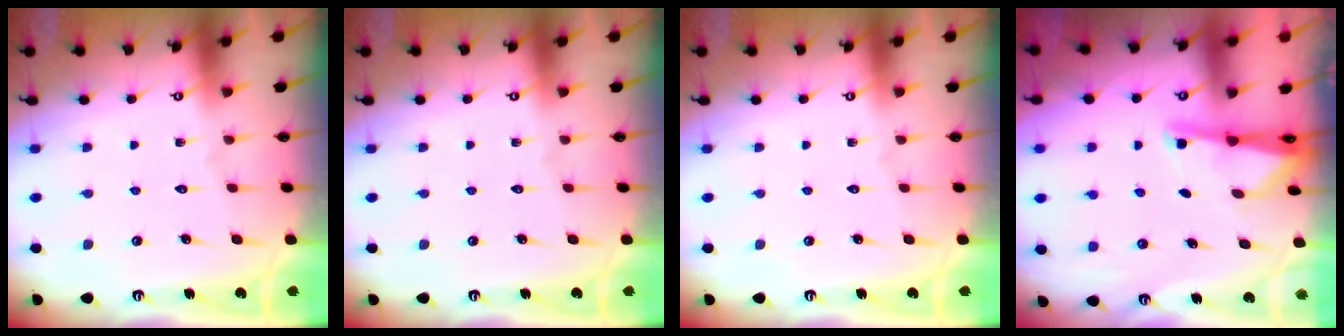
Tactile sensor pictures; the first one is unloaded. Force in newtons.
{"total": 0.0}
{"total": 0.0}
{"total": 3.1, "press": 3.1, "slide": 0.6}